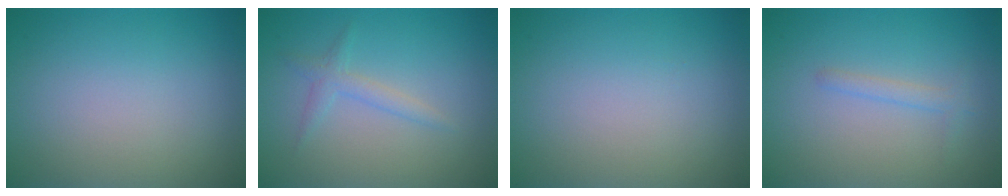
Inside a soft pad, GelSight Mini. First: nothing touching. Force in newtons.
{"total": 1.5, "press": 1.5, "slide": 0.1}
{"total": 0.0}
{"total": 1.2, "press": 1.2, "slide": 0.0}